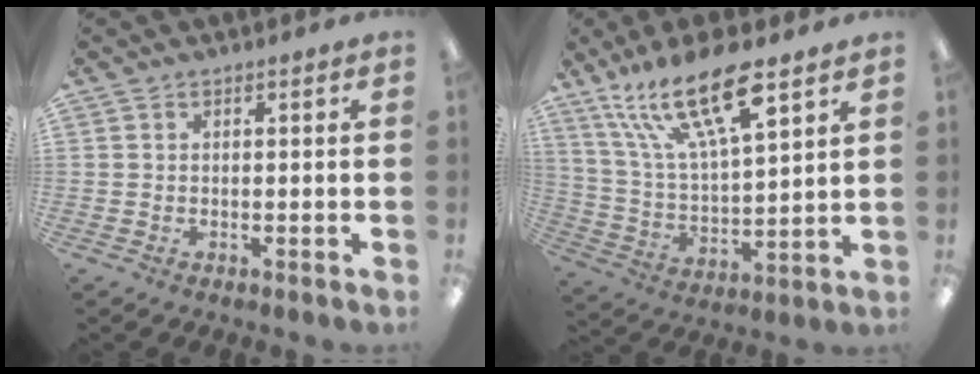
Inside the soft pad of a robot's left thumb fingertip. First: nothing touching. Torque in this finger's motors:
{"motor_torque": [0.32, 0.35, 1.35, -1.42, 0.39]}